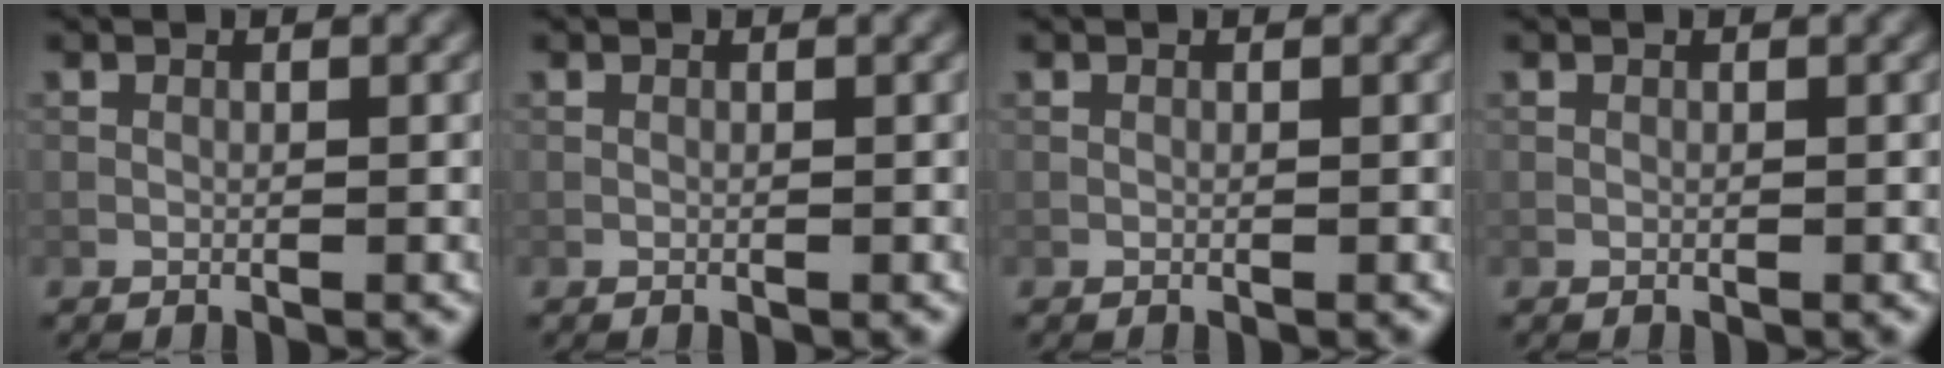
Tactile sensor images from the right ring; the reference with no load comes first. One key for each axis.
{"total": 0.0}
{"total": 0.0}
{"total": 0.0}